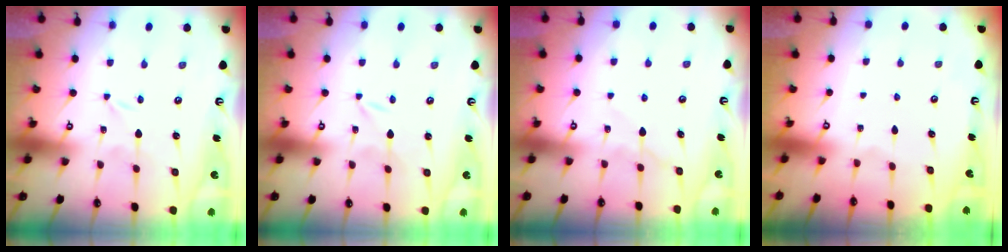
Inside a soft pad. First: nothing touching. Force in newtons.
{"total": 0.0}
{"total": 6.7, "press": 6.6, "slide": 1.0}
{"total": 0.0}